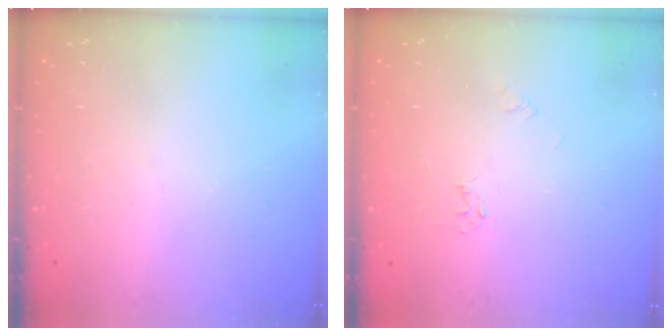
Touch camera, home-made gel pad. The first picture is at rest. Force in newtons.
{"total": 2.8, "press": 2.8, "slide": 0.4}